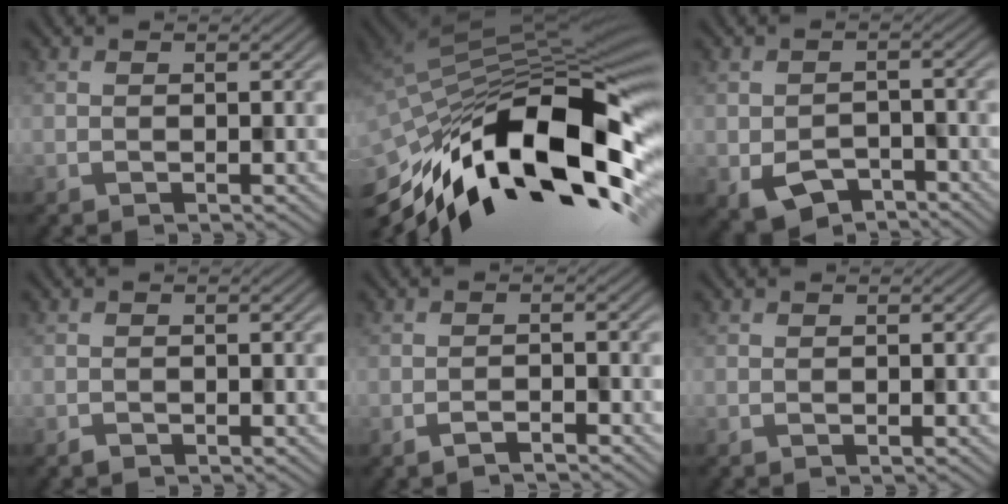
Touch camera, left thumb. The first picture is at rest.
{"total": 18.5, "force": [-9.1, 7.1, 14.4], "torque": [-0.255, -0.019, -0.163]}
{"total": 5.0, "force": [-2.8, 3.1, 2.8], "torque": [-0.060, -0.015, -0.047]}
{"total": 0.5, "force": [-0.4, 0.3, 0.1], "torque": [-0.005, -0.003, -0.009]}
{"total": 1.5, "force": [-1.3, 0.2, 0.8], "torque": [-0.015, 0.003, -0.025]}
{"total": 0.0}